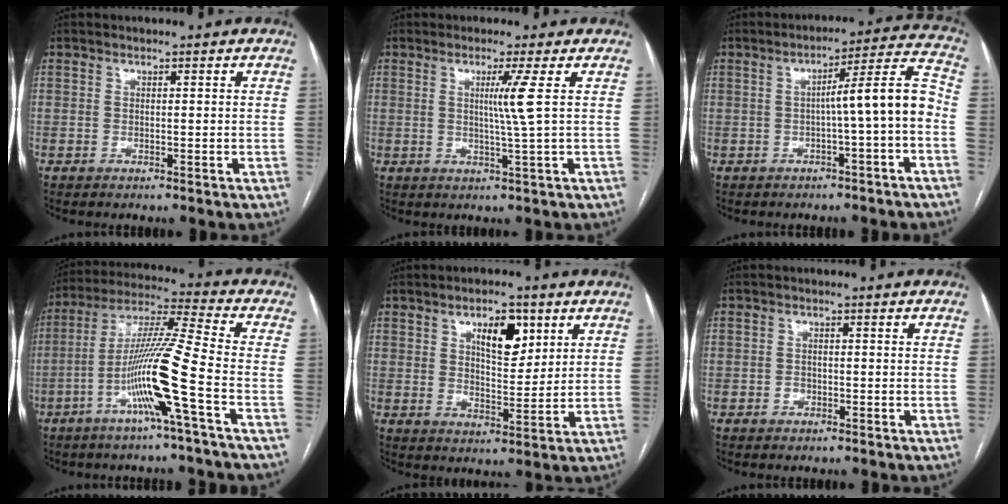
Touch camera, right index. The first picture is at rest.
{"total": 4.2, "force": [0.9, -1.7, 3.8], "torque": [-0.070, -0.010, 0.018]}
{"total": 8.7, "force": [-1.8, -0.4, 8.5], "torque": [-0.114, 0.028, -0.024]}
{"total": 13.6, "force": [-4.9, -1.5, 12.6], "torque": [-0.241, 0.002, -0.098]}
{"total": 7.5, "force": [3.6, 3.1, 5.8], "torque": [-0.092, 0.003, 0.061]}
{"total": 1.2, "force": [-0.6, 0.9, 0.4], "torque": [-0.004, 0.004, -0.008]}